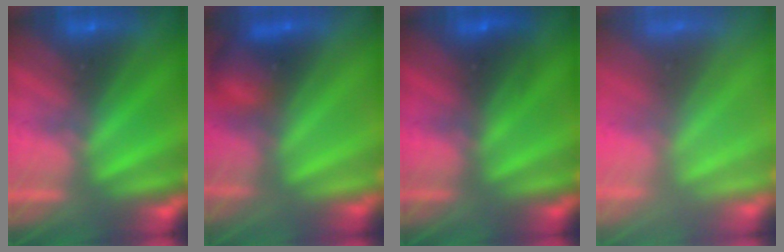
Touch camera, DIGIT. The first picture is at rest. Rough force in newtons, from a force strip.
{"total": 8.5}
{"total": 2.6}
{"total": 7.0}